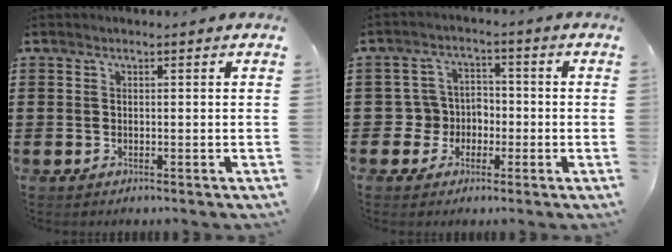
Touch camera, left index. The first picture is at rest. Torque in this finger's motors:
{"motor_torque": [0.21, 0.20, 0.07, -0.01]}